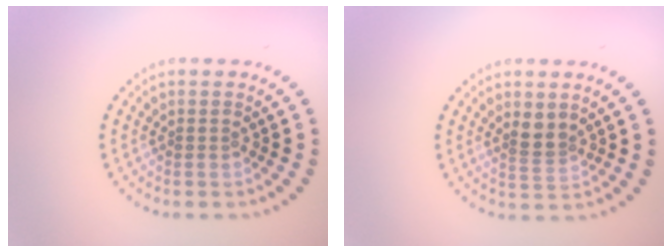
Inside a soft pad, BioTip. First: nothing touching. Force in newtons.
{"total": 1.8, "press": 1.3, "slide": 1.2}